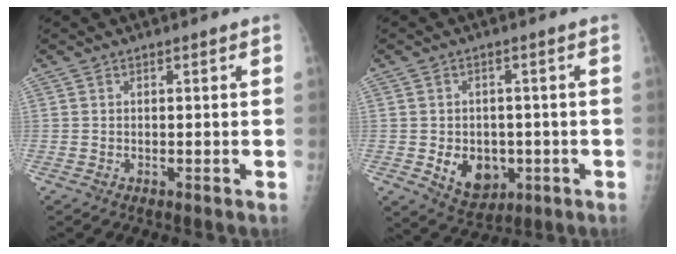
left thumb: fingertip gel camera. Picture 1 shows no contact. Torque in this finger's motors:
{"motor_torque": [-0.03, 0.05, 0.15, -0.15, 0.05]}